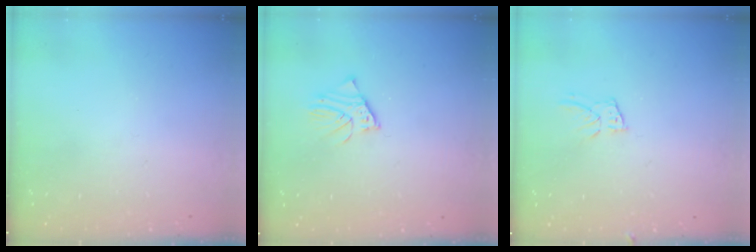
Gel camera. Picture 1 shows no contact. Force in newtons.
{"total": 2.2, "press": 2.2, "slide": 0.1}
{"total": 6.7, "press": 6.7, "slide": 0.4}